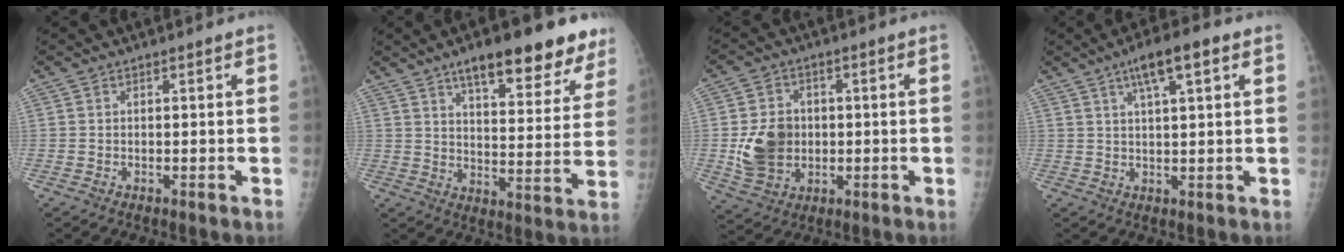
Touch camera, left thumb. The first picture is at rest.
{"total": 18.9, "force": [13.0, 6.4, 12.2], "torque": [-0.114, -0.051, 0.178]}
{"total": 10.0, "force": [-0.5, 8.1, 5.8], "torque": [-0.086, -0.002, -0.001]}
{"total": 8.0, "force": [3.9, 2.0, 6.7], "torque": [-0.106, 0.002, 0.061]}